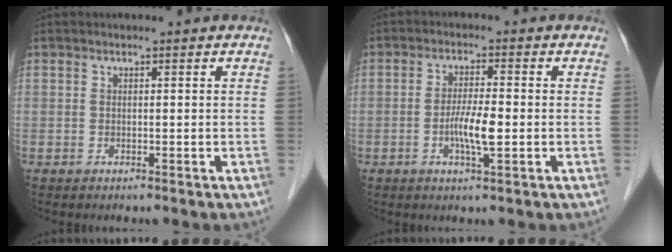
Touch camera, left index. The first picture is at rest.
{"total": 4.7, "force": [-1.3, 0.6, 4.5], "torque": [-0.089, -0.008, -0.025]}